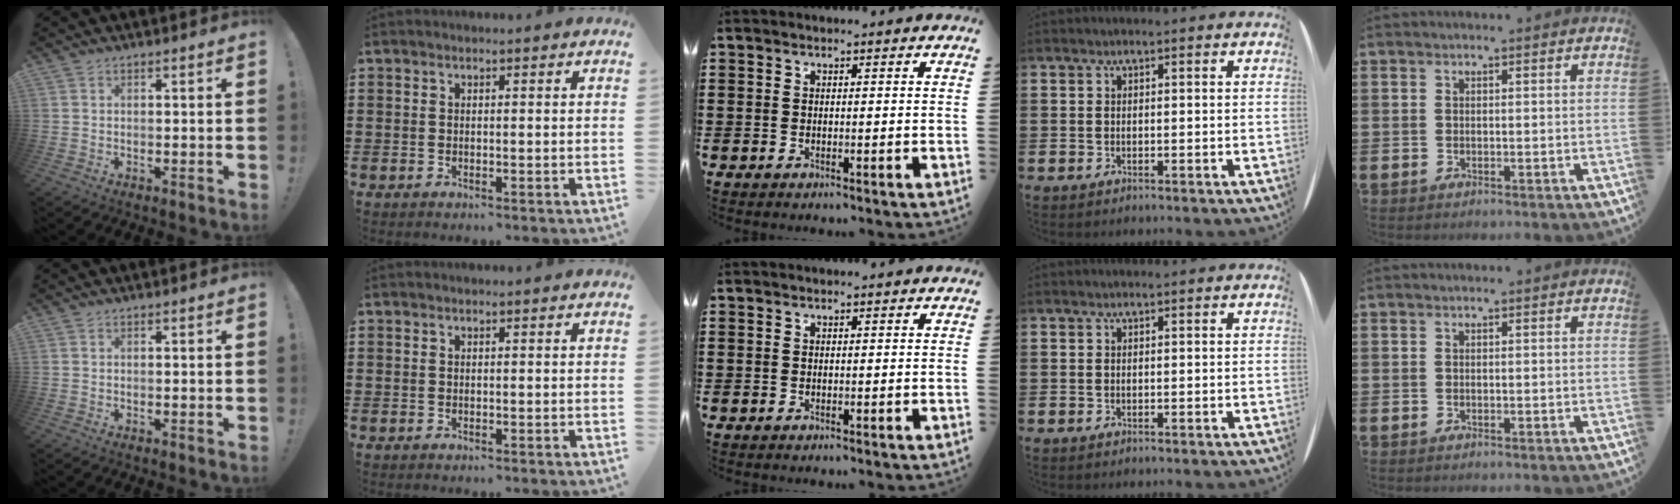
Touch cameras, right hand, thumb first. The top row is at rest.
{}